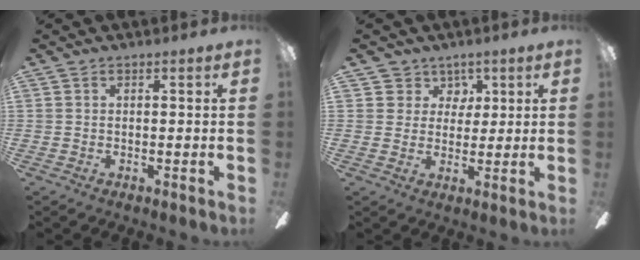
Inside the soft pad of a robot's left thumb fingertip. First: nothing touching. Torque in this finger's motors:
{"motor_torque": [-0.16, -0.35, -0.45, 0.13, 0.00]}